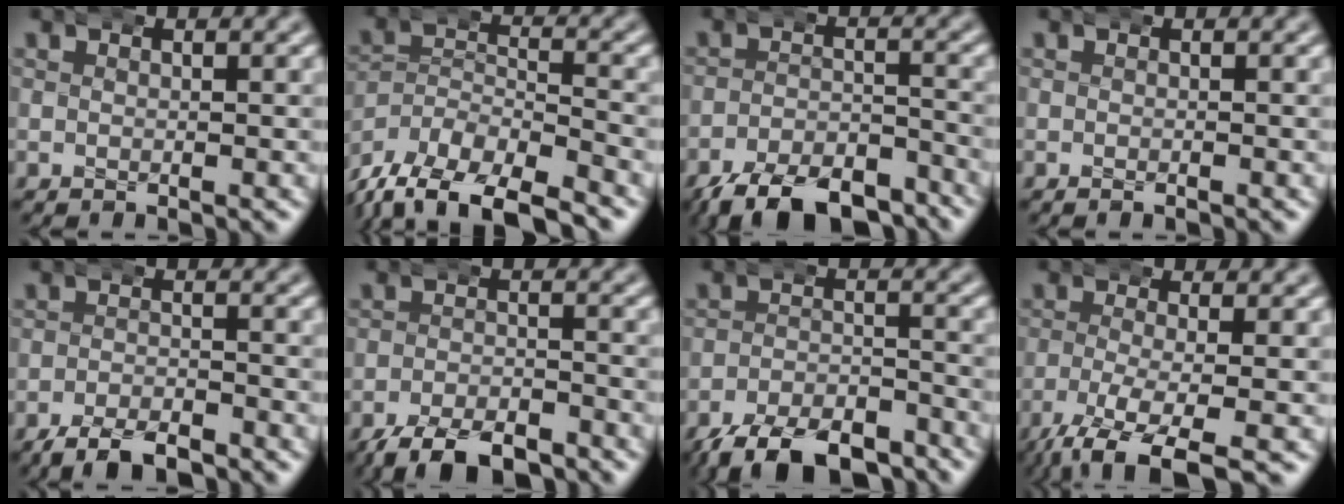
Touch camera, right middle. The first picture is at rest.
{"total": 9.8, "force": [-6.0, 6.3, 4.3], "torque": [-0.083, -0.026, -0.105]}
{"total": 10.2, "force": [-9.0, 3.2, 3.4], "torque": [-0.034, -0.020, -0.141]}
{"total": 0.6, "force": [-0.5, 0.0, 0.2], "torque": [-0.004, -0.004, -0.007]}
{"total": 4.2, "force": [-3.8, 0.9, 1.6], "torque": [-0.013, -0.006, -0.065]}
{"total": 6.4, "force": [-5.5, 1.9, 2.6], "torque": [-0.027, -0.013, -0.087]}
{"total": 9.1, "force": [-8.1, 2.7, 3.1], "torque": [-0.033, -0.018, -0.128]}
{"total": 7.2, "force": [-4.9, 2.5, 4.7], "torque": [-0.097, -0.034, -0.059]}